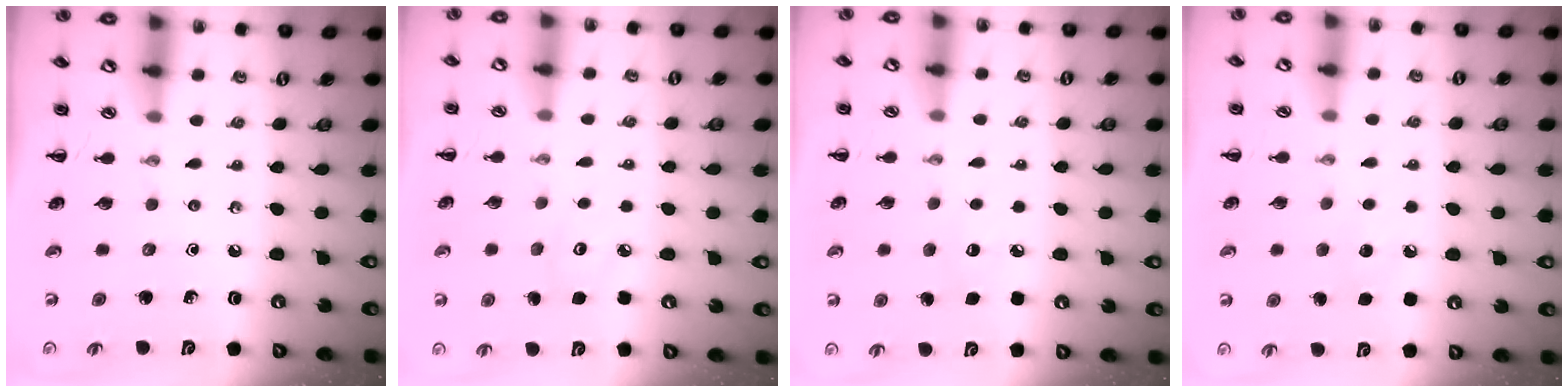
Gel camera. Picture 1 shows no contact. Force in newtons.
{"total": 3.4, "press": 3.3, "slide": 0.8}
{"total": 5.9, "press": 5.7, "slide": 1.4}
{"total": 4.8, "press": 4.7, "slide": 1.2}